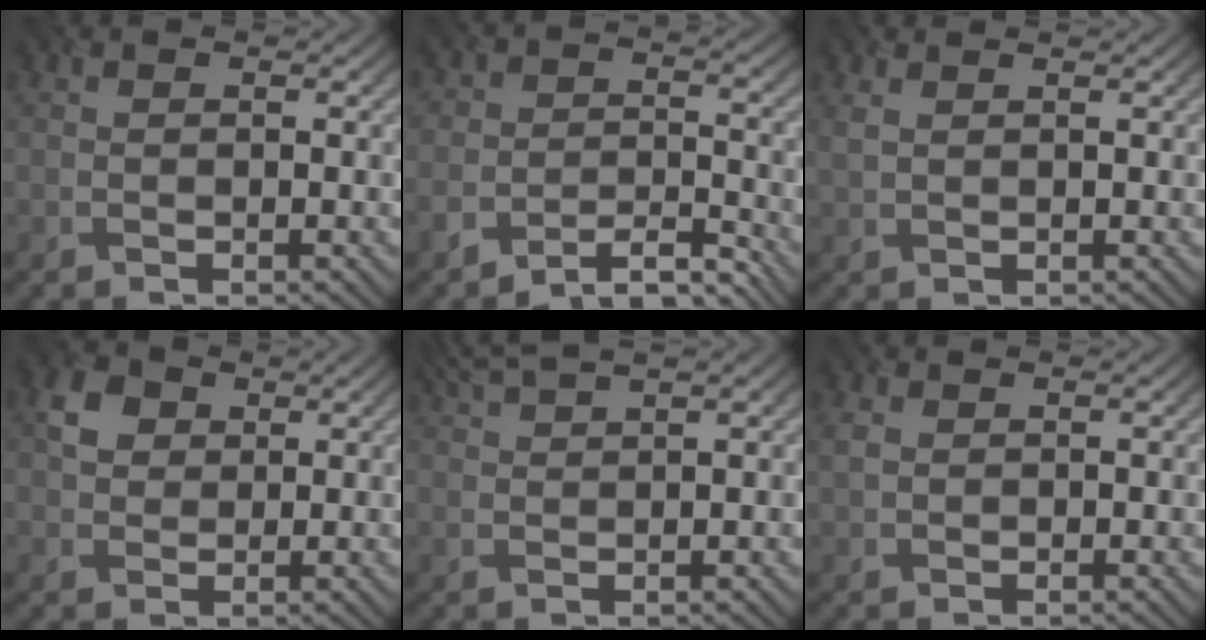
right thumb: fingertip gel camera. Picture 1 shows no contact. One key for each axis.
{"total": 6.1, "fx": -5.4, "fy": 2.2, "fz": 1.8, "tx": -0.028, "ty": -0.004, "tz": -0.107}
{"total": 1.3, "fx": 1.3, "fy": 0.0, "fz": 0.3, "tx": -0.020, "ty": 0.000, "tz": 0.025}
{"total": 3.5, "fx": 1.2, "fy": 3.0, "fz": 1.4, "tx": -0.036, "ty": 0.004, "tz": 0.020}
{"total": 4.4, "fx": 3.3, "fy": 0.4, "fz": 2.8, "tx": -0.066, "ty": 0.019, "tz": 0.065}
{"total": 1.3, "fx": 0.8, "fy": 1.0, "fz": 0.4, "tx": -0.020, "ty": 0.000, "tz": 0.013}